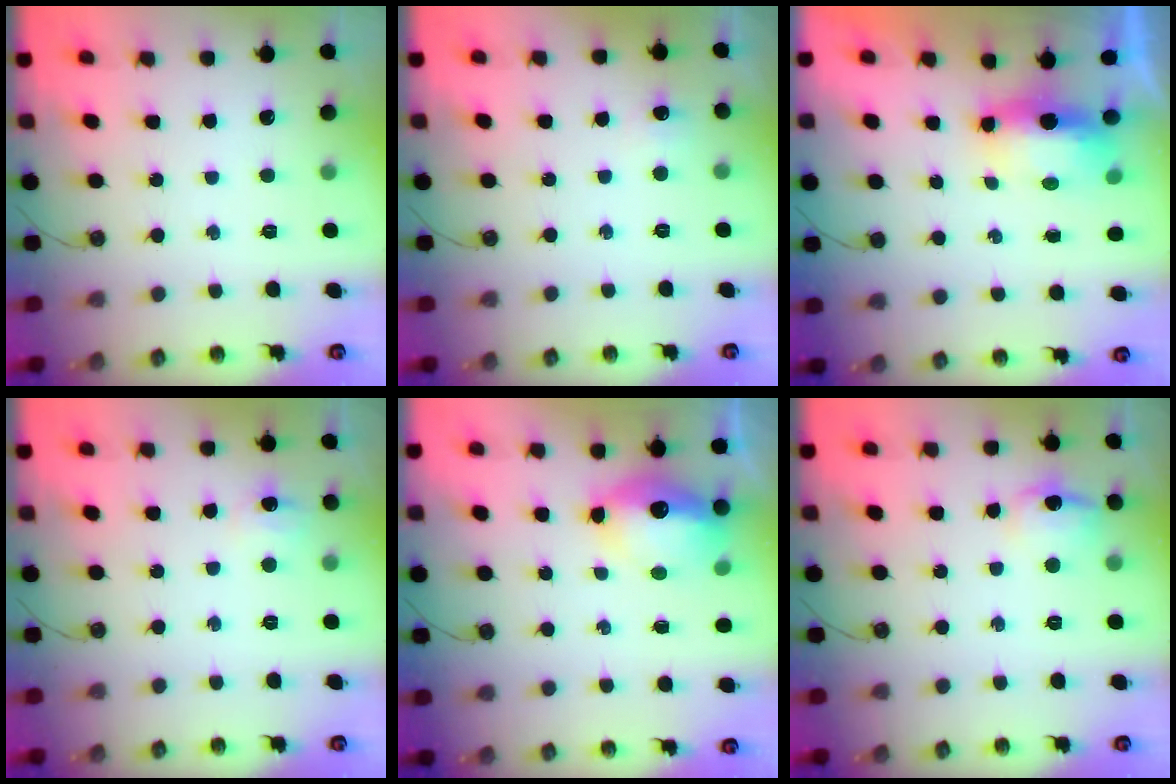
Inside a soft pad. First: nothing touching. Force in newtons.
{"total": 4.6, "press": 4.5, "slide": 0.7}
{"total": 7.0, "press": 6.6, "slide": 2.2}
{"total": 5.7, "press": 5.6, "slide": 0.8}
{"total": 11.5, "press": 11.5, "slide": 1.1}
{"total": 9.5, "press": 9.4, "slide": 0.8}